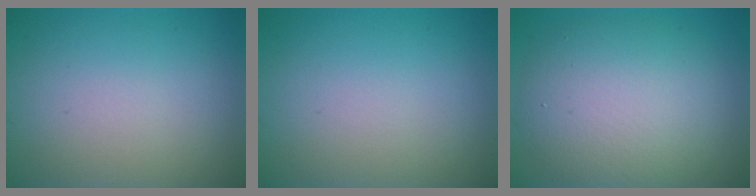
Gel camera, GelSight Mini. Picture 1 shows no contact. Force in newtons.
{"total": 0.0}
{"total": 8.1, "press": 8.0, "slide": 1.0}